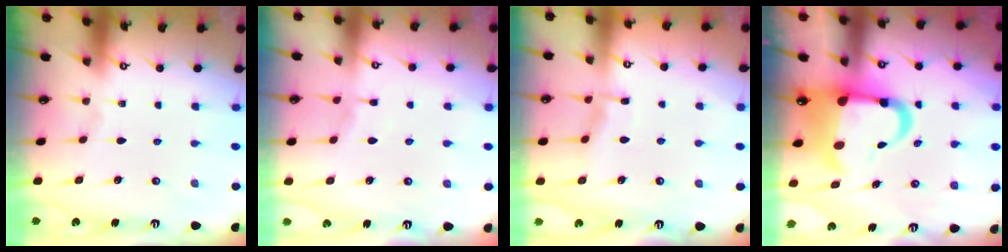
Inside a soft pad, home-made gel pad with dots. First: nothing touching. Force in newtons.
{"total": 3.5, "press": 3.5, "slide": 0.5}
{"total": 5.8, "press": 5.7, "slide": 0.6}
{"total": 11.6, "press": 11.4, "slide": 2.2}